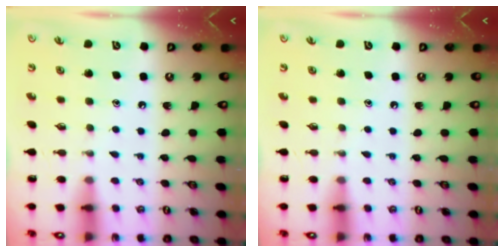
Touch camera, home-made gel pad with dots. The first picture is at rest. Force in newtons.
{"total": 0.0}